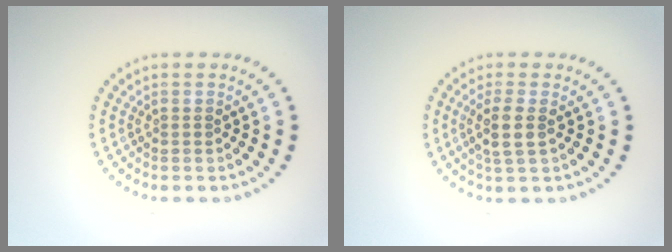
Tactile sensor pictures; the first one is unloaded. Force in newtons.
{"total": 2.4, "press": 2.1, "slide": 1.1}